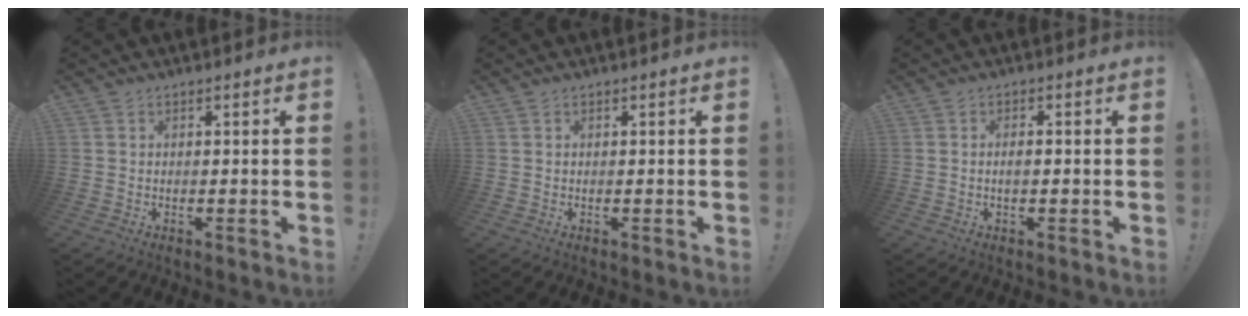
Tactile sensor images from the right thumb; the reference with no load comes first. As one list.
[{"total": 0.0}, {"total": 1.6, "force": [-0.3, 0.6, 1.4], "torque": [-0.026, 0.003, -0.007]}]